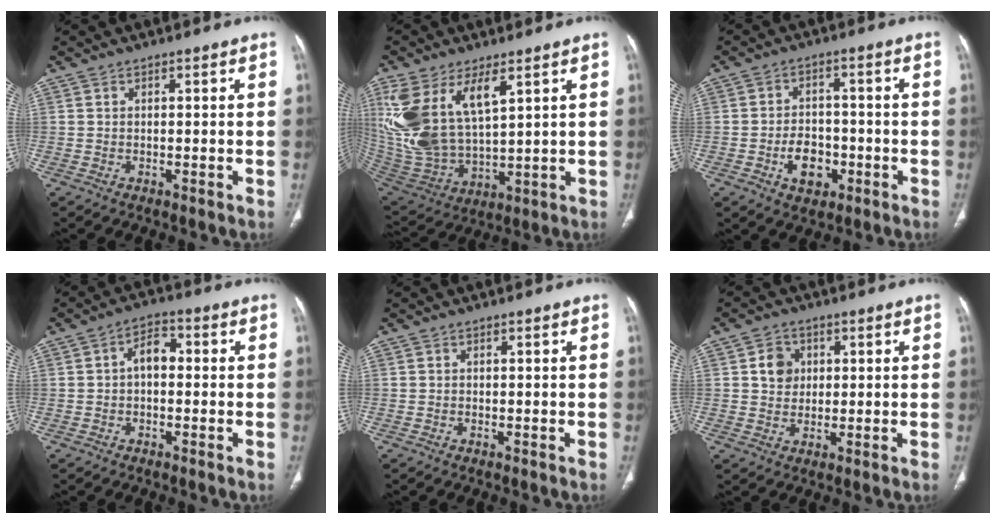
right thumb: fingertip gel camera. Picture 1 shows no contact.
{"total": 18.2, "force": [7.6, 8.8, 14.0], "torque": [-0.285, -0.025, 0.166]}
{"total": 6.9, "force": [-2.5, 4.9, 4.2], "torque": [-0.045, 0.017, -0.038]}
{"total": 4.7, "force": [-0.2, 3.0, 3.7], "torque": [-0.048, 0.020, -0.015]}
{"total": 0.0}
{"total": 4.6, "force": [1.2, 4.0, 2.1], "torque": [-0.013, -0.001, 0.018]}